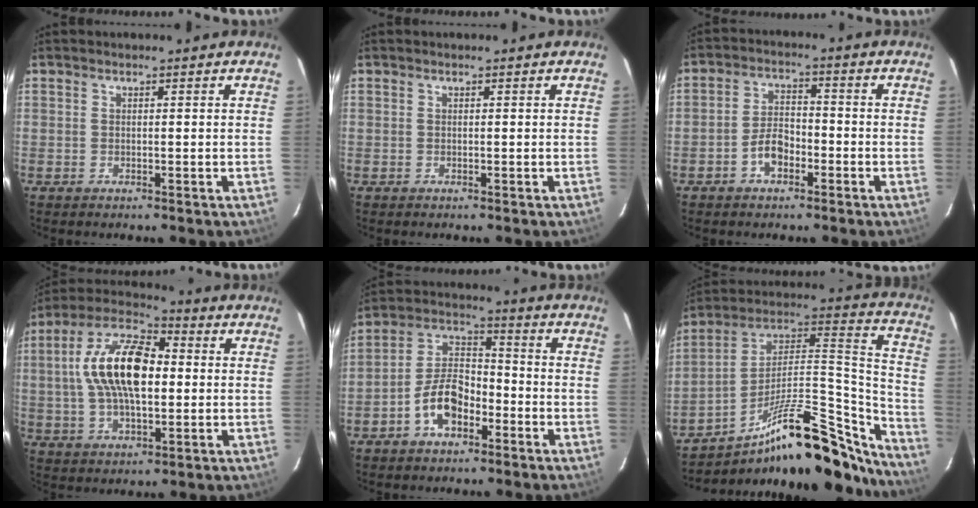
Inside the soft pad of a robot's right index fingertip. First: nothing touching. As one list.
[{"total": 0.0}, {"total": 5.2, "force": [-2.8, 3.0, 3.2], "torque": [-0.064, 0.016, -0.048]}, {"total": 16.1, "force": [1.2, 7.5, 14.2], "torque": [-0.274, 0.019, 0.011]}, {"total": 9.2, "force": [-4.8, 5.1, 6.0], "torque": [-0.119, 0.027, -0.084]}, {"total": 28.7, "force": [-21.6, 9.0, 16.6], "torque": [-0.212, 0.044, -0.320]}]